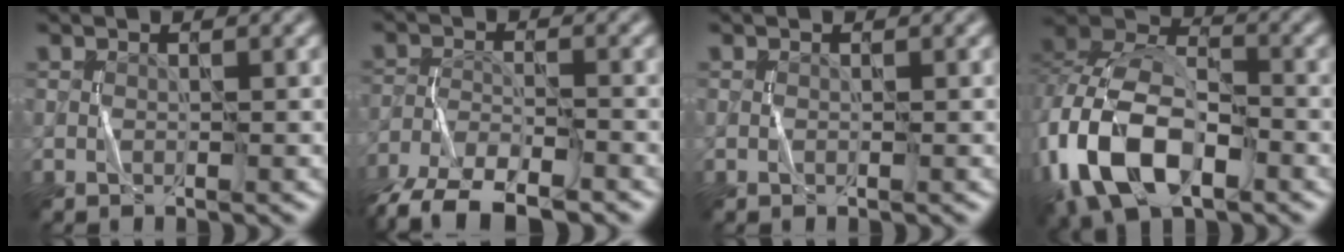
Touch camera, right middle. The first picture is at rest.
{"total": 7.1, "force": [-5.6, 2.3, 3.8], "torque": [-0.065, -0.008, -0.109]}
{"total": 0.0}
{"total": 12.4, "force": [-4.9, 7.2, 8.7], "torque": [-0.191, -0.002, -0.103]}